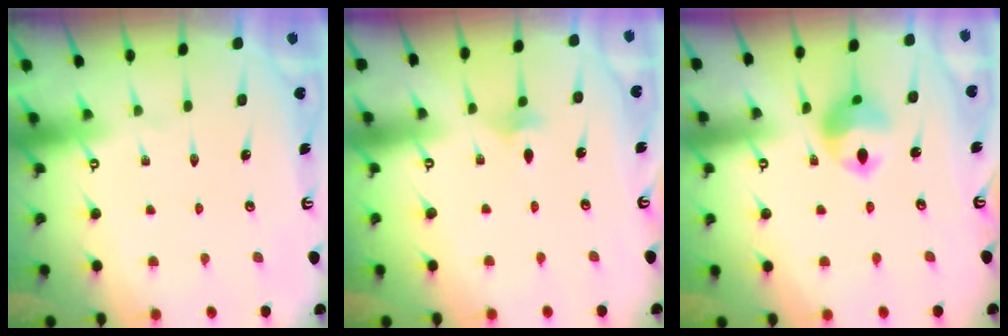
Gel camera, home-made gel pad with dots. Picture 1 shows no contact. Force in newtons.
{"total": 2.0, "press": 1.9, "slide": 0.5}
{"total": 10.2, "press": 10.2, "slide": 0.9}